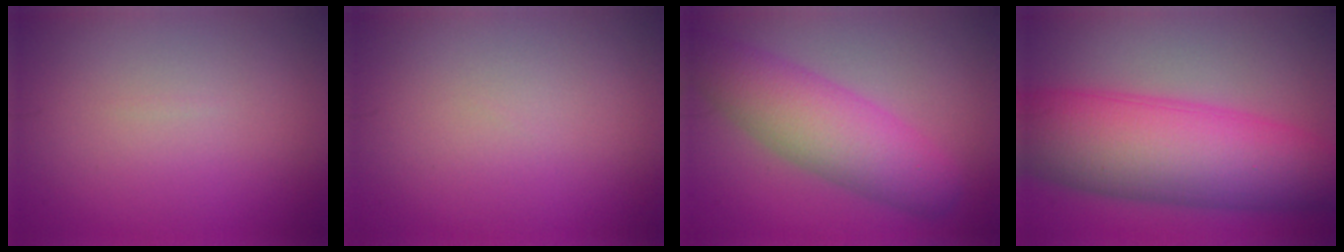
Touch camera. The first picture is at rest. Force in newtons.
{"total": 0.0}
{"total": 6.7, "press": 6.7, "slide": 0.1}
{"total": 11.9, "press": 11.9, "slide": 0.0}